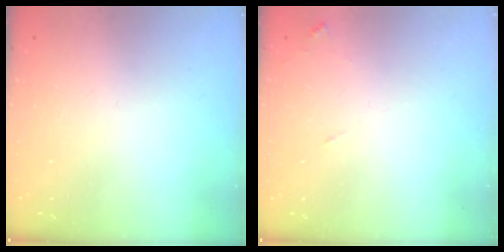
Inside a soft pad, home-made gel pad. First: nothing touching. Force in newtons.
{"total": 6.3, "press": 6.3, "slide": 0.5}